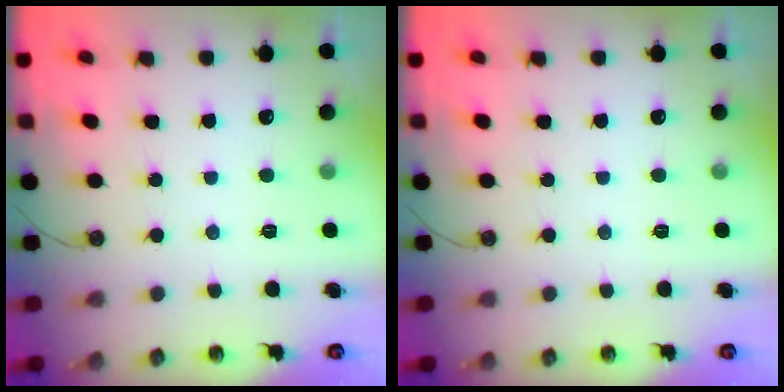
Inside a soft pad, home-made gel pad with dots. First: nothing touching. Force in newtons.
{"total": 0.0}